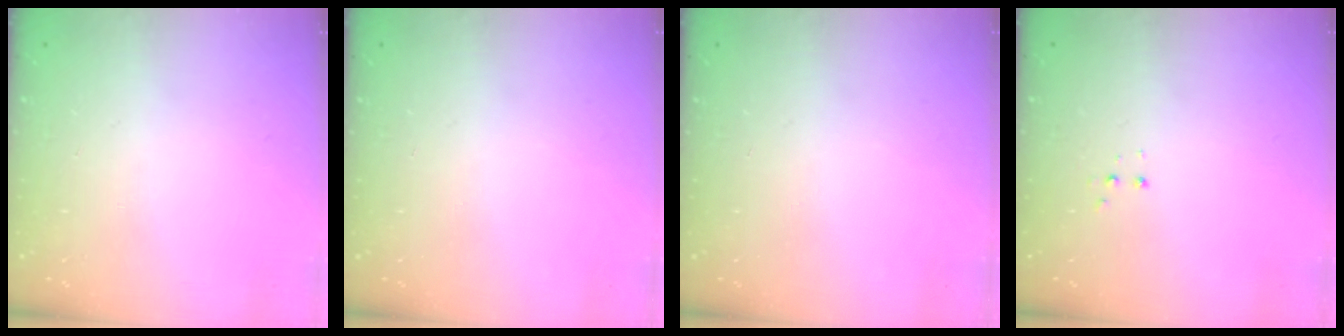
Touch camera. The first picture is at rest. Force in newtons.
{"total": 0.0}
{"total": 0.0}
{"total": 2.8, "press": 2.8, "slide": 0.5}